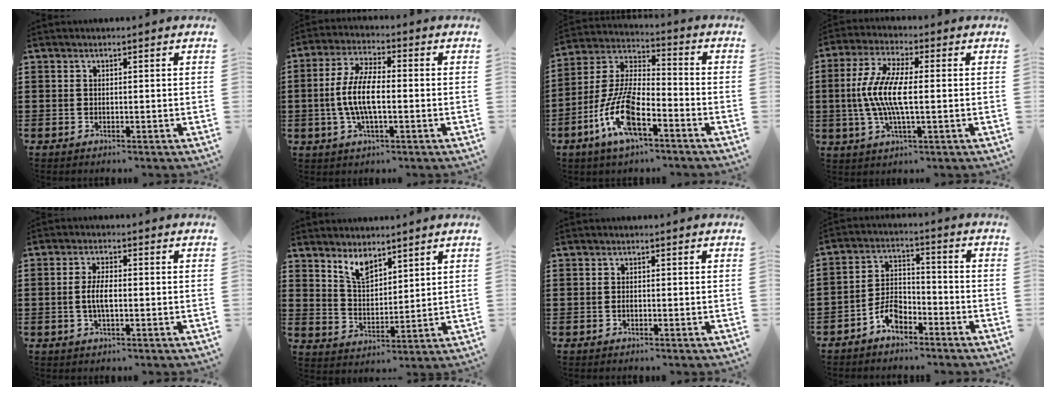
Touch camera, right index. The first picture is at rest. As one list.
[{"total": 7.9, "force": [-1.1, 2.6, 7.4], "torque": [-0.171, -0.012, -0.028]}, {"total": 11.3, "force": [-5.8, 3.8, 8.9], "torque": [-0.216, -0.010, -0.115]}, {"total": 8.8, "force": [-0.7, 2.4, 8.5], "torque": [-0.190, -0.015, -0.022]}, {"total": 3.8, "force": [-0.5, 1.1, 3.6], "torque": [-0.081, -0.005, -0.013]}, {"total": 5.0, "force": [4.1, 2.0, 1.9], "torque": [-0.052, -0.006, 0.077]}, {"total": 0.6, "force": [-0.2, 0.2, 0.5], "torque": [-0.013, -0.007, -0.002]}, {"total": 5.3, "force": [-3.6, 2.8, 2.7], "torque": [-0.060, 0.008, -0.070]}]